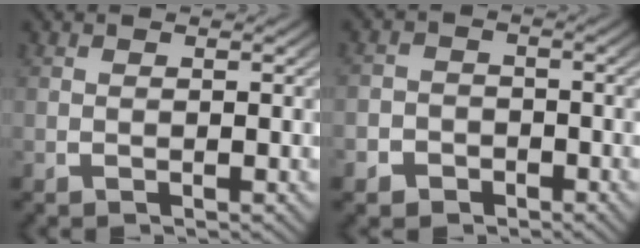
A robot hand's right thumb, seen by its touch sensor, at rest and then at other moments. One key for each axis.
{"total": 3.4, "fx": -1.9, "fy": 2.7, "fz": 0.4, "tx": 0.003, "ty": -0.010, "tz": -0.034}